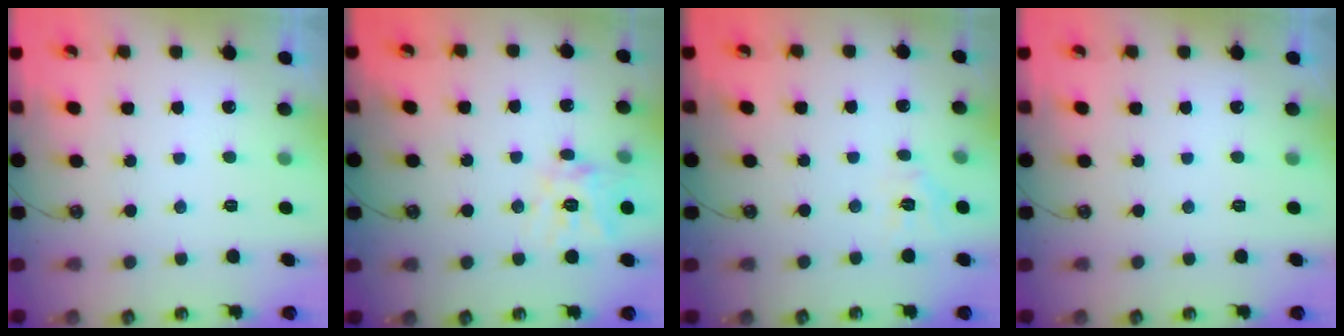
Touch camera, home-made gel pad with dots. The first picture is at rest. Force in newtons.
{"total": 12.4, "press": 12.3, "slide": 1.6}
{"total": 4.9, "press": 4.8, "slide": 0.3}
{"total": 0.0}